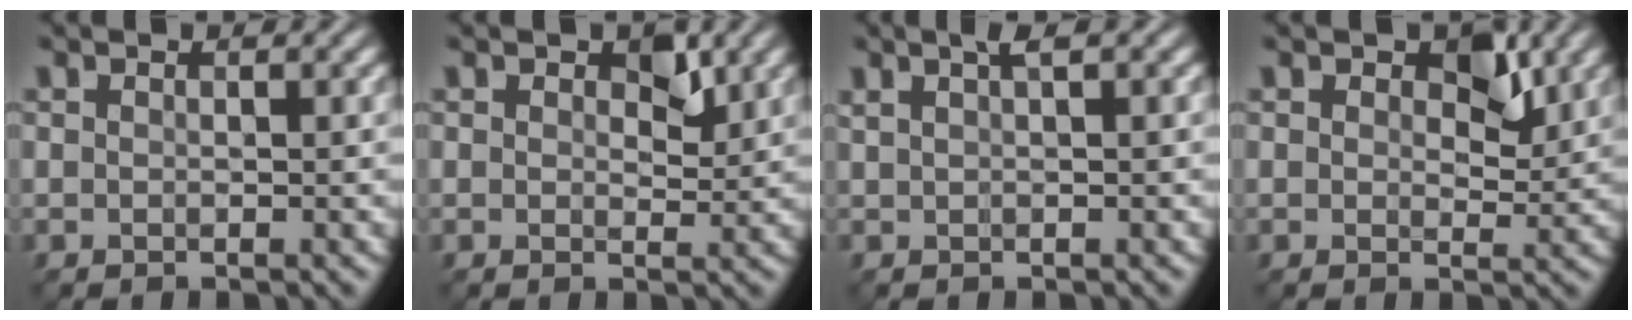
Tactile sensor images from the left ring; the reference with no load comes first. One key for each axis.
{"total": 2.0, "fx": 0.8, "fy": 1.1, "fz": 1.4, "tx": -0.016, "ty": -0.004, "tz": 0.012}
{"total": 1.6, "fx": 0.9, "fy": 0.3, "fz": 1.2, "tx": -0.023, "ty": 0.005, "tz": 0.015}
{"total": 3.2, "fx": 1.2, "fy": 1.8, "fz": 2.4, "tx": -0.031, "ty": -0.002, "tz": 0.016}